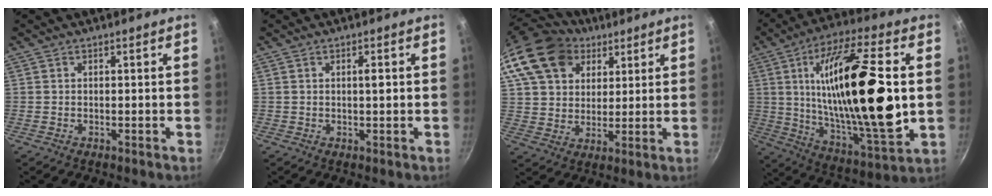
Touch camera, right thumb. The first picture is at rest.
{"total": 1.7, "force": [0.3, 0.5, 1.6], "torque": [-0.023, 0.001, 0.004]}
{"total": 19.6, "force": [9.5, 14.3, 9.4], "torque": [-0.176, 0.013, 0.172]}
{"total": 29.3, "force": [2.9, 8.8, 27.9], "torque": [-0.484, -0.012, 0.047]}